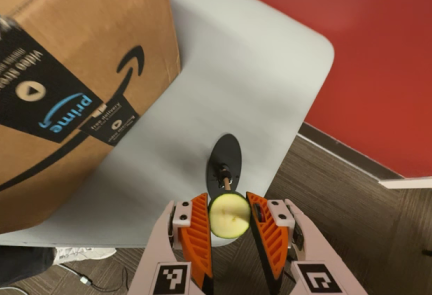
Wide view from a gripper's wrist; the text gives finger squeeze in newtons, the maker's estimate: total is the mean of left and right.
{"total": 7.4, "left": 7.4, "right": 7.4}